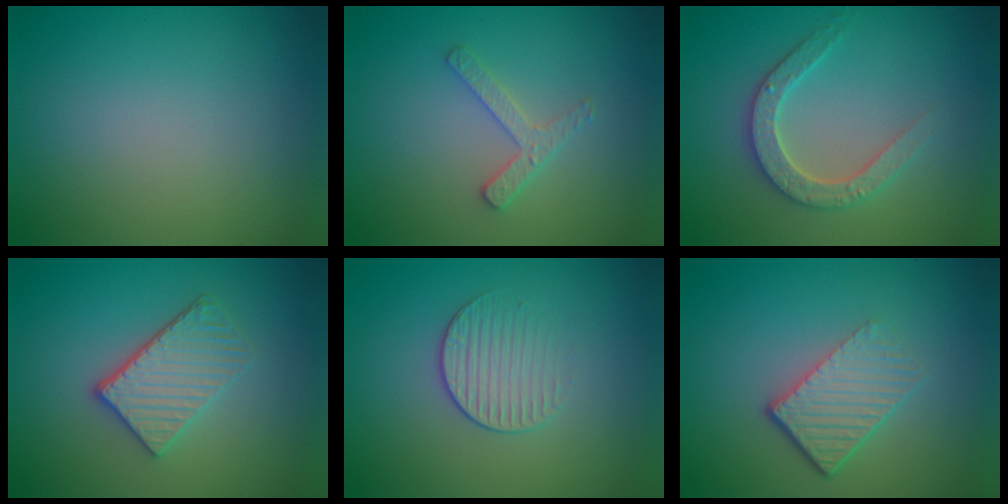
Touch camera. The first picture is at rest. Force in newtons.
{"total": 2.3, "press": 2.2, "slide": 0.4}
{"total": 3.8, "press": 3.7, "slide": 0.8}
{"total": 3.8, "press": 3.2, "slide": 2.0}
{"total": 2.0, "press": 1.4, "slide": 1.4}
{"total": 4.5, "press": 2.8, "slide": 3.5}